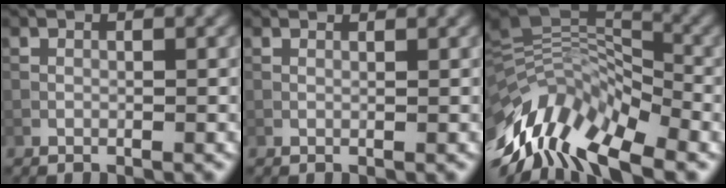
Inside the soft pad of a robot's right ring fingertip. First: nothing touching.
{"total": 0.7, "force": [0.6, 0.0, 0.4], "torque": [-0.014, -0.001, 0.006]}
{"total": 12.9, "force": [-5.9, 6.6, 9.4], "torque": [-0.197, 0.019, -0.119]}